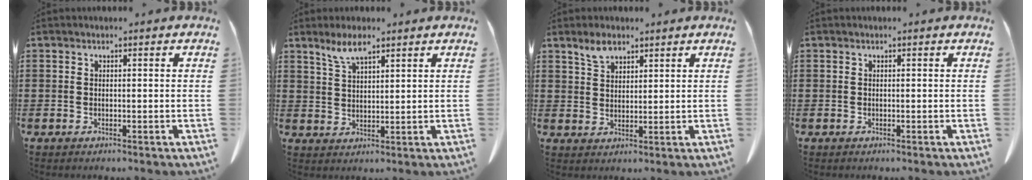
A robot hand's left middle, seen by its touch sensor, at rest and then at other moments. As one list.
[{"total": 4.6, "force": [3.2, 1.1, 3.1], "torque": [-0.068, 0.001, 0.058]}, {"total": 3.4, "force": [2.6, 1.4, 1.7], "torque": [-0.039, 0.003, 0.049]}, {"total": 0.0}]